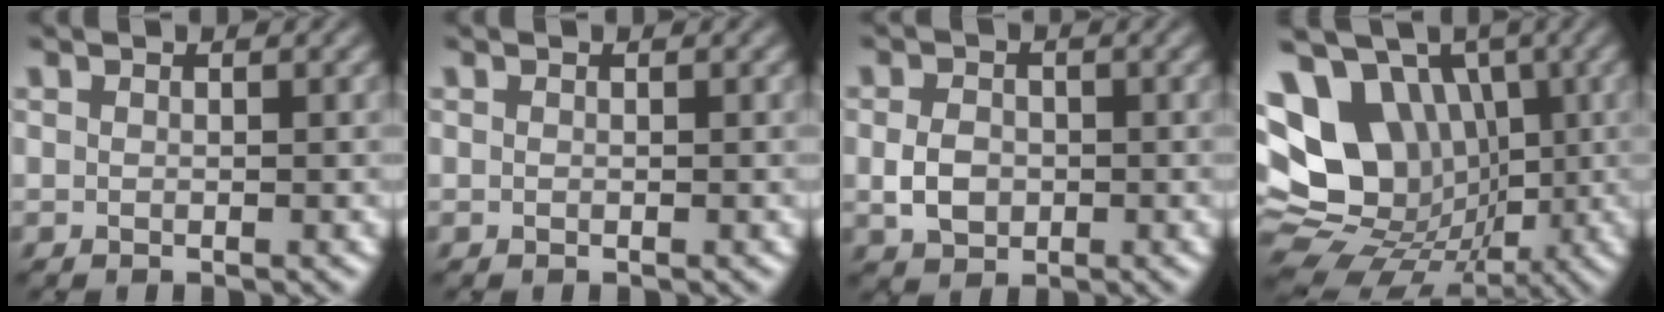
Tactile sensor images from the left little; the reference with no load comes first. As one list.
[{"total": 0.0}, {"total": 3.0, "force": [-0.3, 2.3, 1.9], "torque": [-0.039, -0.001, -0.011]}, {"total": 14.7, "force": [1.0, 12.2, 8.1], "torque": [-0.153, 0.002, 0.008]}]